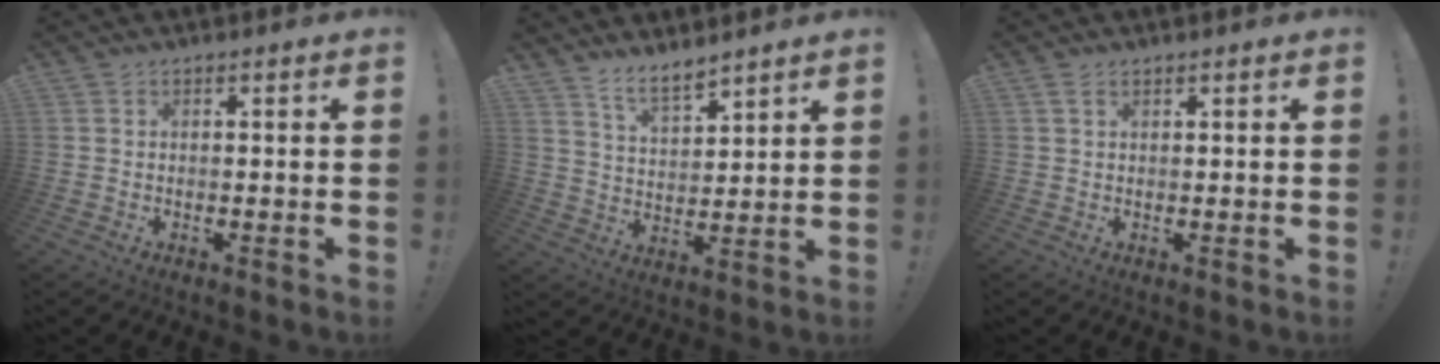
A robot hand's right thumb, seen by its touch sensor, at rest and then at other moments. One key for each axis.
{"total": 7.8, "fx": 6.8, "fy": 2.5, "fz": 3.0, "tx": -0.058, "ty": -0.047, "tz": 0.128}
{"total": 1.5, "fx": 0.9, "fy": 0.4, "fz": 1.2, "tx": -0.024, "ty": 0.002, "tz": 0.016}